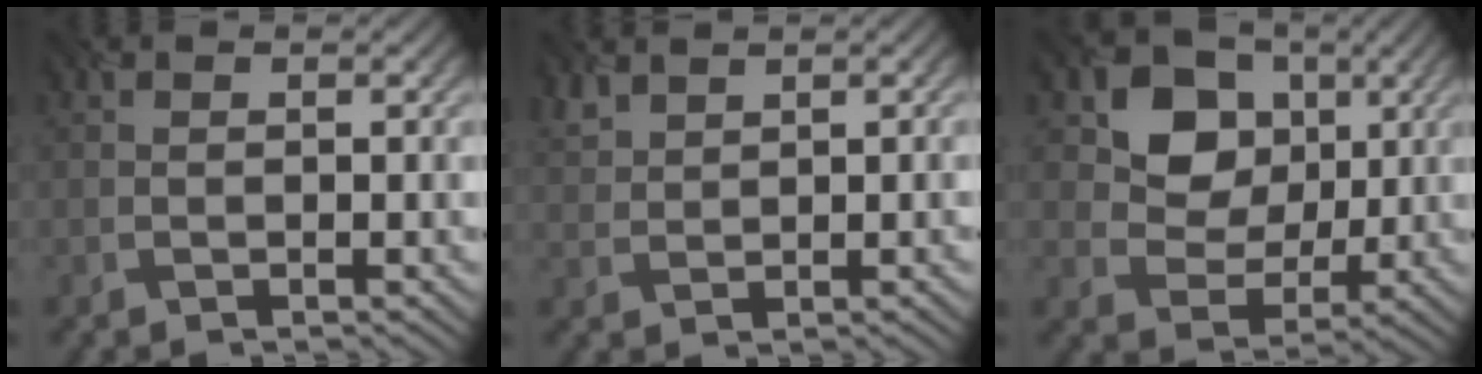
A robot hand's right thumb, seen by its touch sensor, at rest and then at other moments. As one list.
[{"total": 2.3, "force": [2.1, 0.7, 0.6], "torque": [-0.031, 0.011, 0.050]}, {"total": 9.2, "force": [3.6, 7.8, 3.3], "torque": [-0.108, 0.006, 0.070]}]